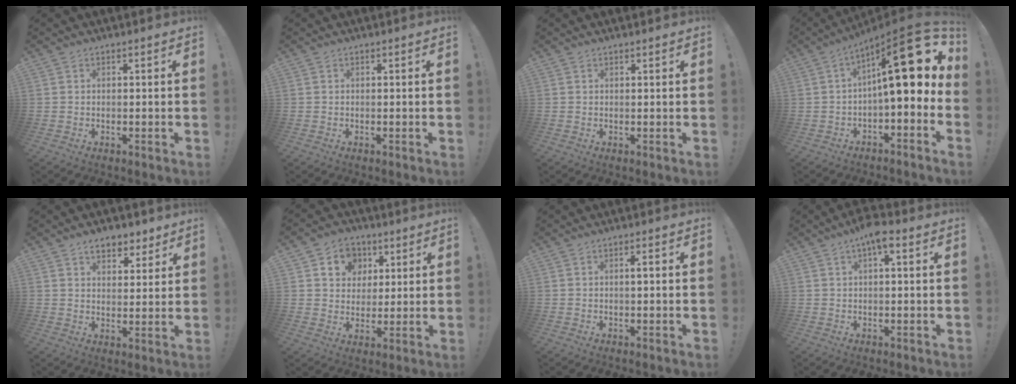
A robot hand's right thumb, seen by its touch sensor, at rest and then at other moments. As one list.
[{"total": 0.0}, {"total": 0.7, "force": [0.6, 0.1, -0.1], "torque": [0.010, -0.004, 0.011]}, {"total": 20.7, "force": [4.5, 6.0, 19.3], "torque": [-0.281, -0.021, 0.075]}, {"total": 7.2, "force": [4.9, 4.2, 3.2], "torque": [-0.039, -0.022, 0.089]}, {"total": 9.1, "force": [3.3, 8.2, 2.4], "torque": [-0.032, -0.017, 0.065]}, {"total": 1.5, "force": [0.1, 0.0, 1.5], "torque": [-0.026, 0.001, -0.002]}, {"total": 4.7, "force": [1.9, 1.2, 4.2], "torque": [-0.073, -0.002, 0.028]}]